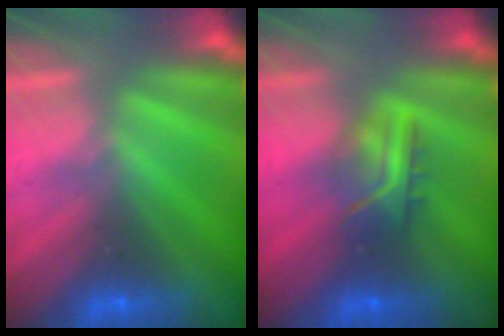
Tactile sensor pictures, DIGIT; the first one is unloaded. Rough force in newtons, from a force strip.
{"total": 9.3}